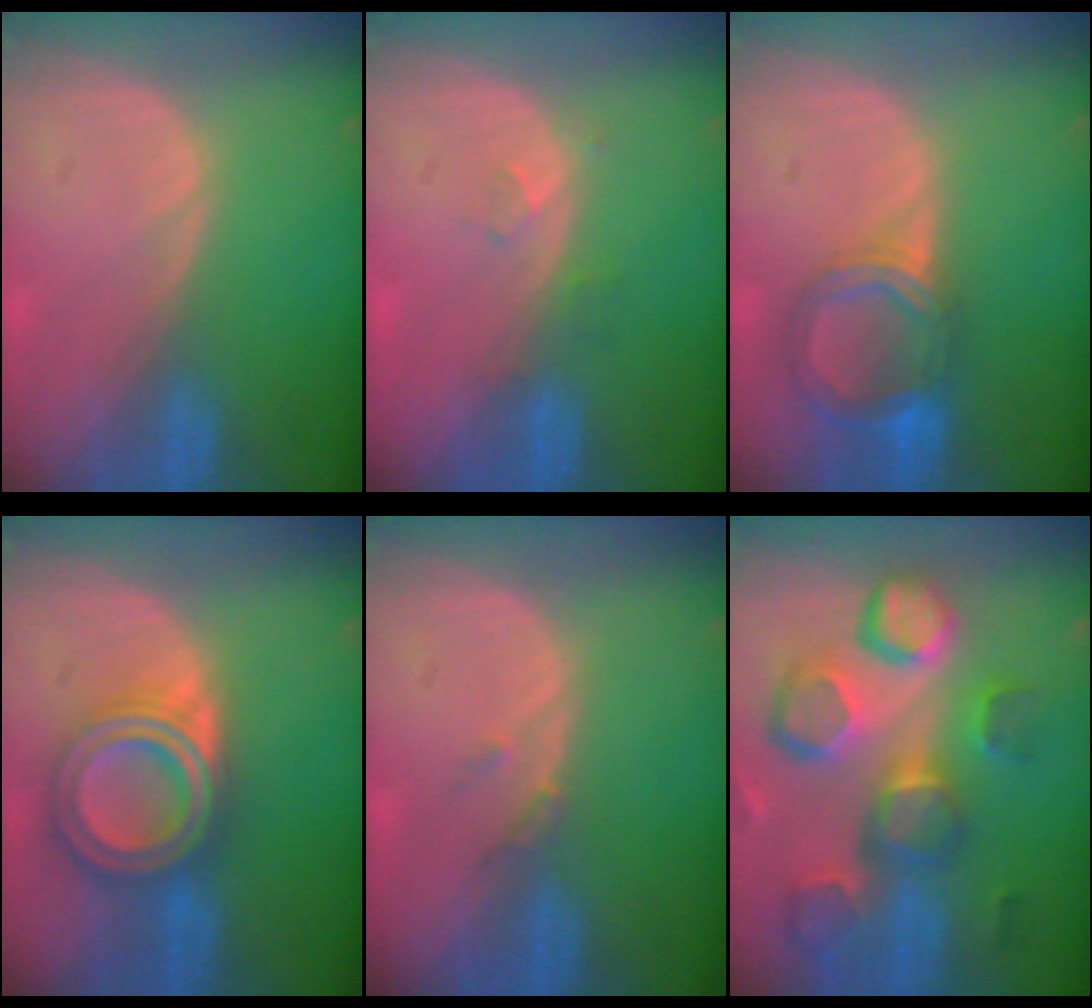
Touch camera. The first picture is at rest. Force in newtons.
{"total": 1.9, "press": 1.6, "slide": 1.0}
{"total": 6.3, "press": 5.8, "slide": 2.4}
{"total": 7.9, "press": 7.9, "slide": 0.5}
{"total": 1.5, "press": 1.3, "slide": 0.7}
{"total": 12.9, "press": 11.2, "slide": 6.4}